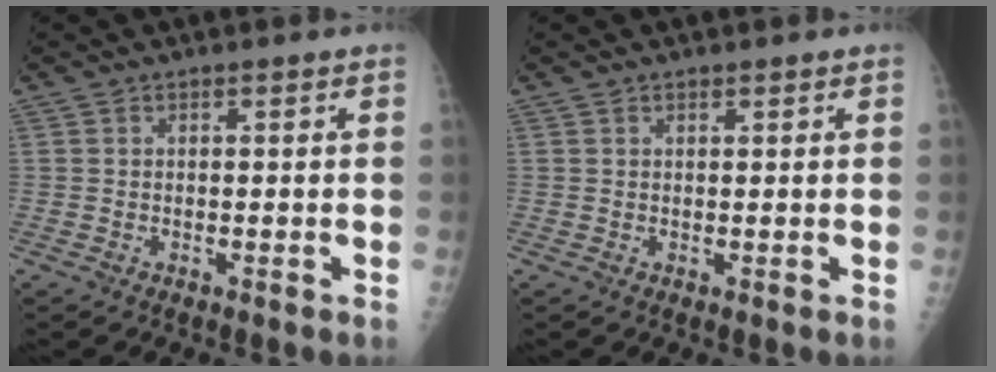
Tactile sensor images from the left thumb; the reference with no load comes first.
{"total": 0.7, "force": [0.6, 0.3, 0.2], "torque": [-0.003, -0.005, 0.008]}